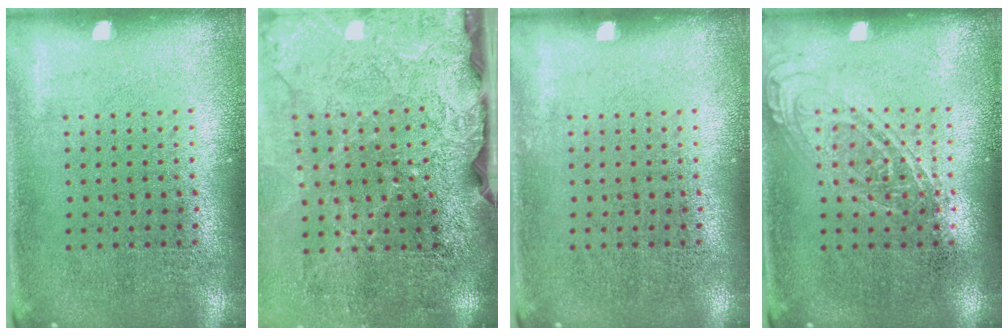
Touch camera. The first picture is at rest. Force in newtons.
{"total": 4.1, "press": 3.4, "slide": 2.4}
{"total": 0.0}
{"total": 1.1, "press": 1.1, "slide": 0.1}